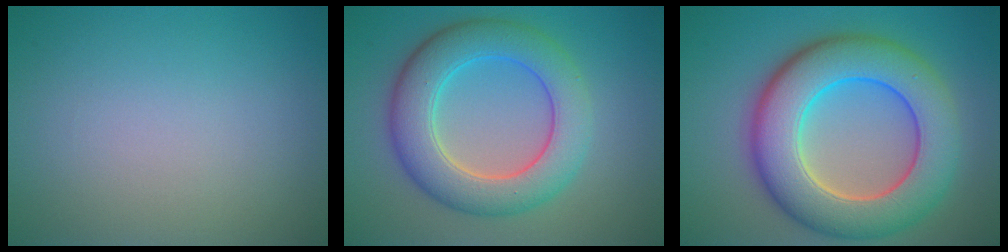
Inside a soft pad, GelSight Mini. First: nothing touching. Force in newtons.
{"total": 7.4, "press": 7.4, "slide": 0.0}
{"total": 10.7, "press": 10.7, "slide": 0.6}